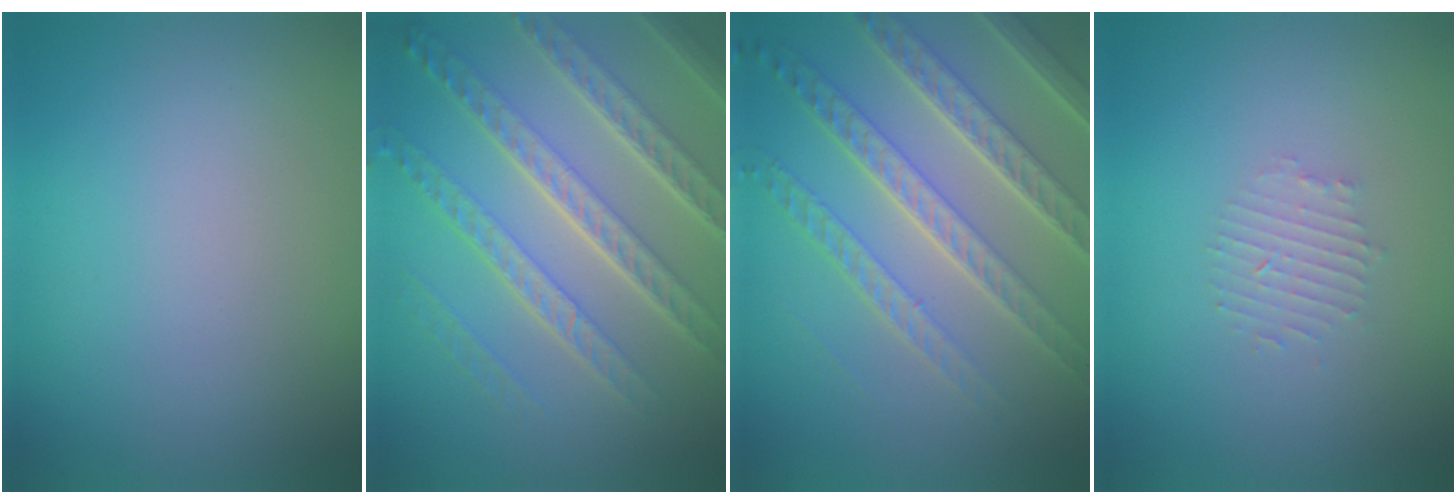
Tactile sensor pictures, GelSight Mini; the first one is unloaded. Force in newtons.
{"total": 7.3, "press": 5.3, "slide": 5.1}
{"total": 7.4, "press": 5.3, "slide": 5.2}
{"total": 1.6, "press": 1.5, "slide": 0.3}